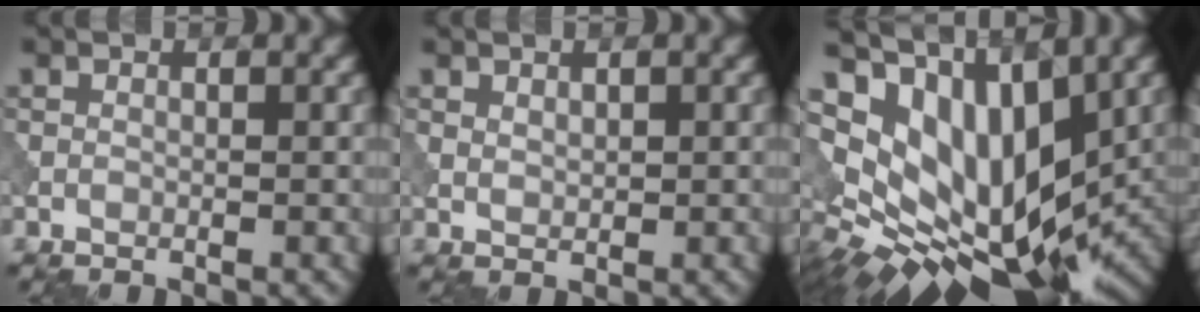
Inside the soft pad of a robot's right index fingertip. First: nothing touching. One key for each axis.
{"total": 1.0, "fx": 0.6, "fy": 0.6, "fz": 0.5, "tx": -0.010, "ty": -0.002, "tz": 0.016}
{"total": 15.9, "fx": 3.4, "fy": 9.0, "fz": 12.6, "tx": -0.185, "ty": -0.014, "tz": 0.107}